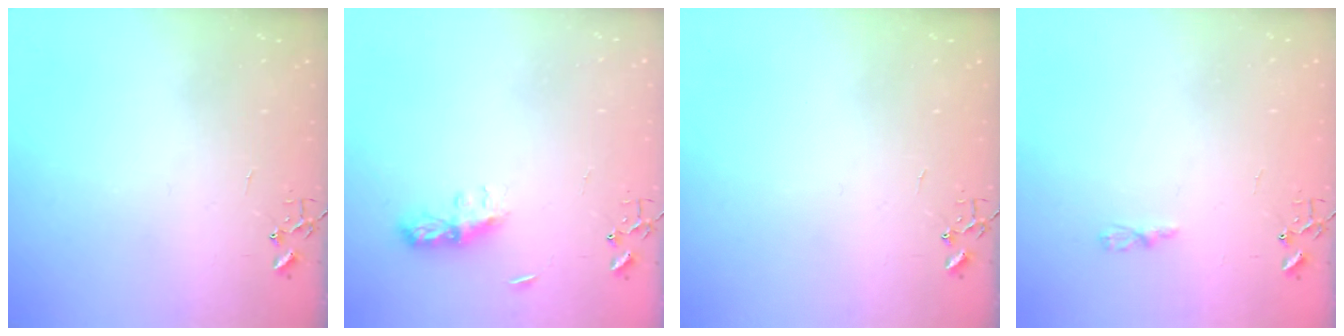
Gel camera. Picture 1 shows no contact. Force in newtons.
{"total": 7.4, "press": 7.4, "slide": 0.4}
{"total": 0.0}
{"total": 3.2, "press": 3.1, "slide": 0.4}